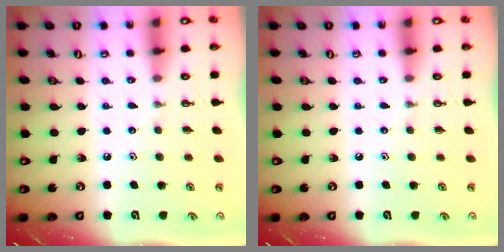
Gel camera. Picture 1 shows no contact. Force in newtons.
{"total": 0.0}